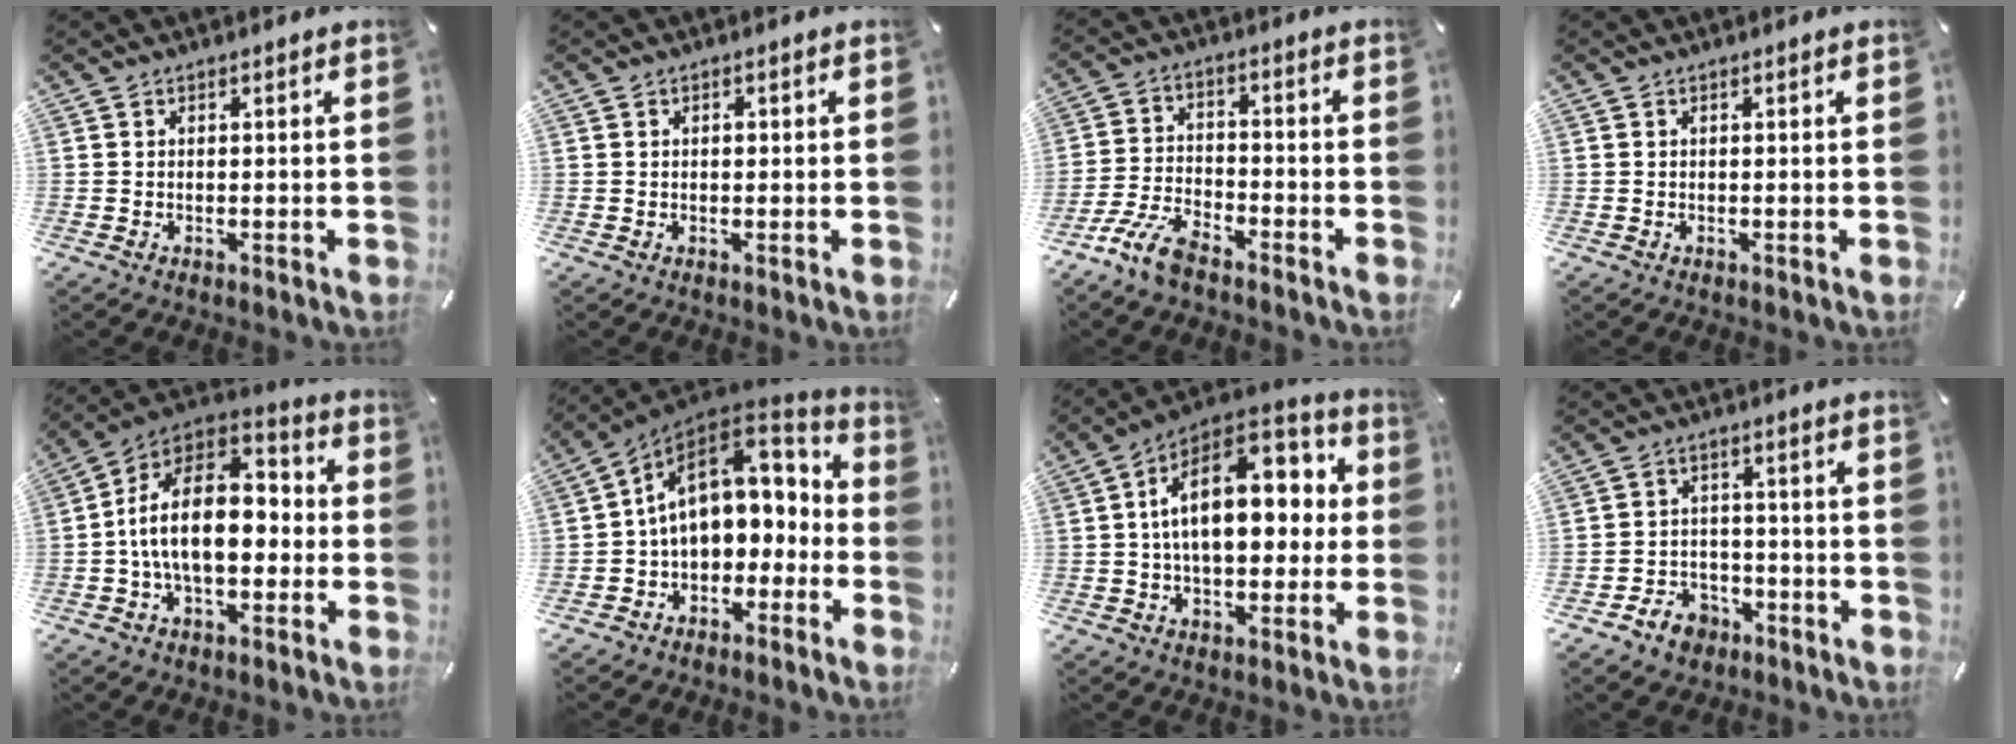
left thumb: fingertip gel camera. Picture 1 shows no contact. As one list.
[{"total": 1.0, "force": [0.1, 0.7, 0.7], "torque": [-0.015, 0.004, 0.000]}, {"total": 8.8, "force": [-7.0, 2.9, 4.4], "torque": [-0.105, 0.023, -0.137]}, {"total": 0.0}, {"total": 19.2, "force": [-1.4, 12.3, 14.6], "torque": [-0.258, 0.010, -0.024]}, {"total": 16.4, "force": [2.9, 11.1, 11.7], "torque": [-0.196, -0.010, 0.056]}, {"total": 20.2, "force": [3.6, 12.5, 15.5], "torque": [-0.233, -0.007, 0.059]}, {"total": 7.3, "force": [-4.2, 5.4, 2.4], "torque": [-0.044, 0.033, -0.076]}]